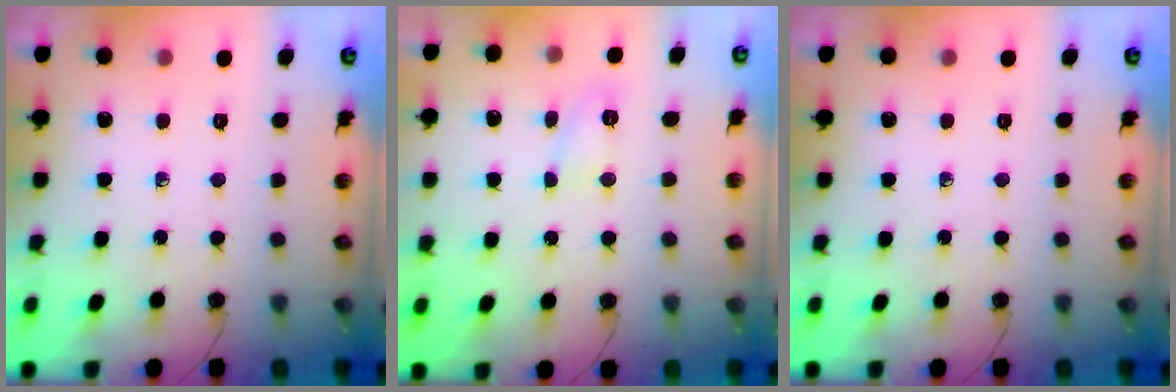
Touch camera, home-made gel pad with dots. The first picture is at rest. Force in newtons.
{"total": 4.7, "press": 4.7, "slide": 0.6}
{"total": 0.0}